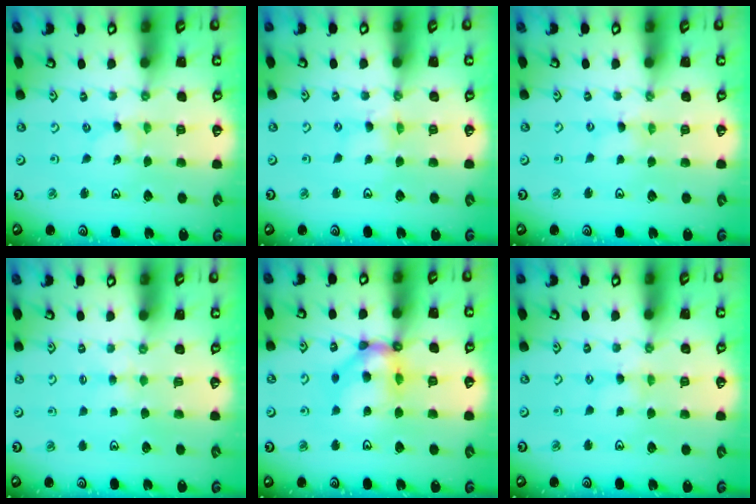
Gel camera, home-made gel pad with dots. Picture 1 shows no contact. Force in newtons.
{"total": 0.7, "press": 0.6, "slide": 0.2}
{"total": 0.0}
{"total": 2.7, "press": 2.7, "slide": 0.6}
{"total": 11.9, "press": 11.8, "slide": 1.7}
{"total": 1.8, "press": 1.8, "slide": 0.5}